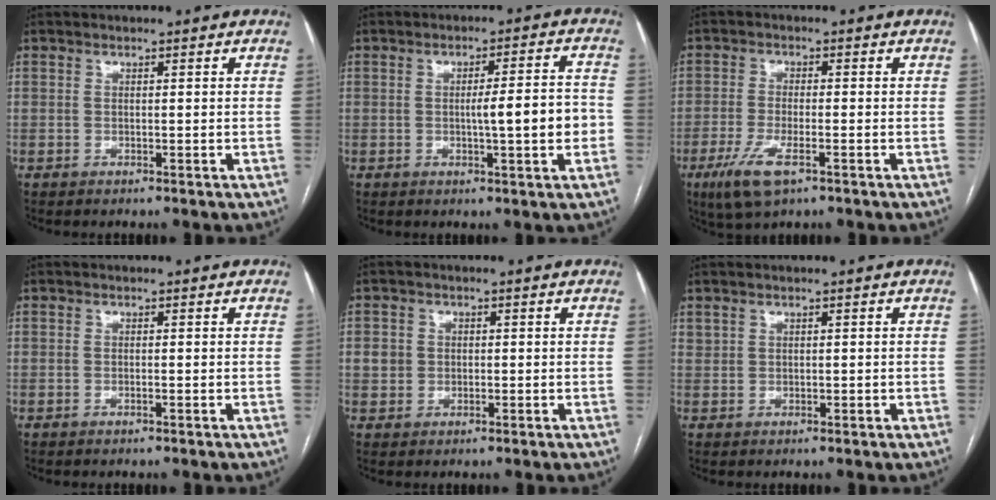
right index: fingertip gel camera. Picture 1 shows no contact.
{"total": 7.3, "force": [-1.2, 0.3, 7.2], "torque": [-0.103, 0.011, -0.014]}
{"total": 6.8, "force": [-3.5, 1.7, 5.6], "torque": [-0.118, -0.016, -0.062]}
{"total": 0.0}
{"total": 2.8, "force": [0.2, 2.7, 0.8], "torque": [-0.010, 0.012, 0.008]}
{"total": 0.8, "force": [0.6, 0.5, 0.2], "torque": [-0.002, 0.007, 0.016]}